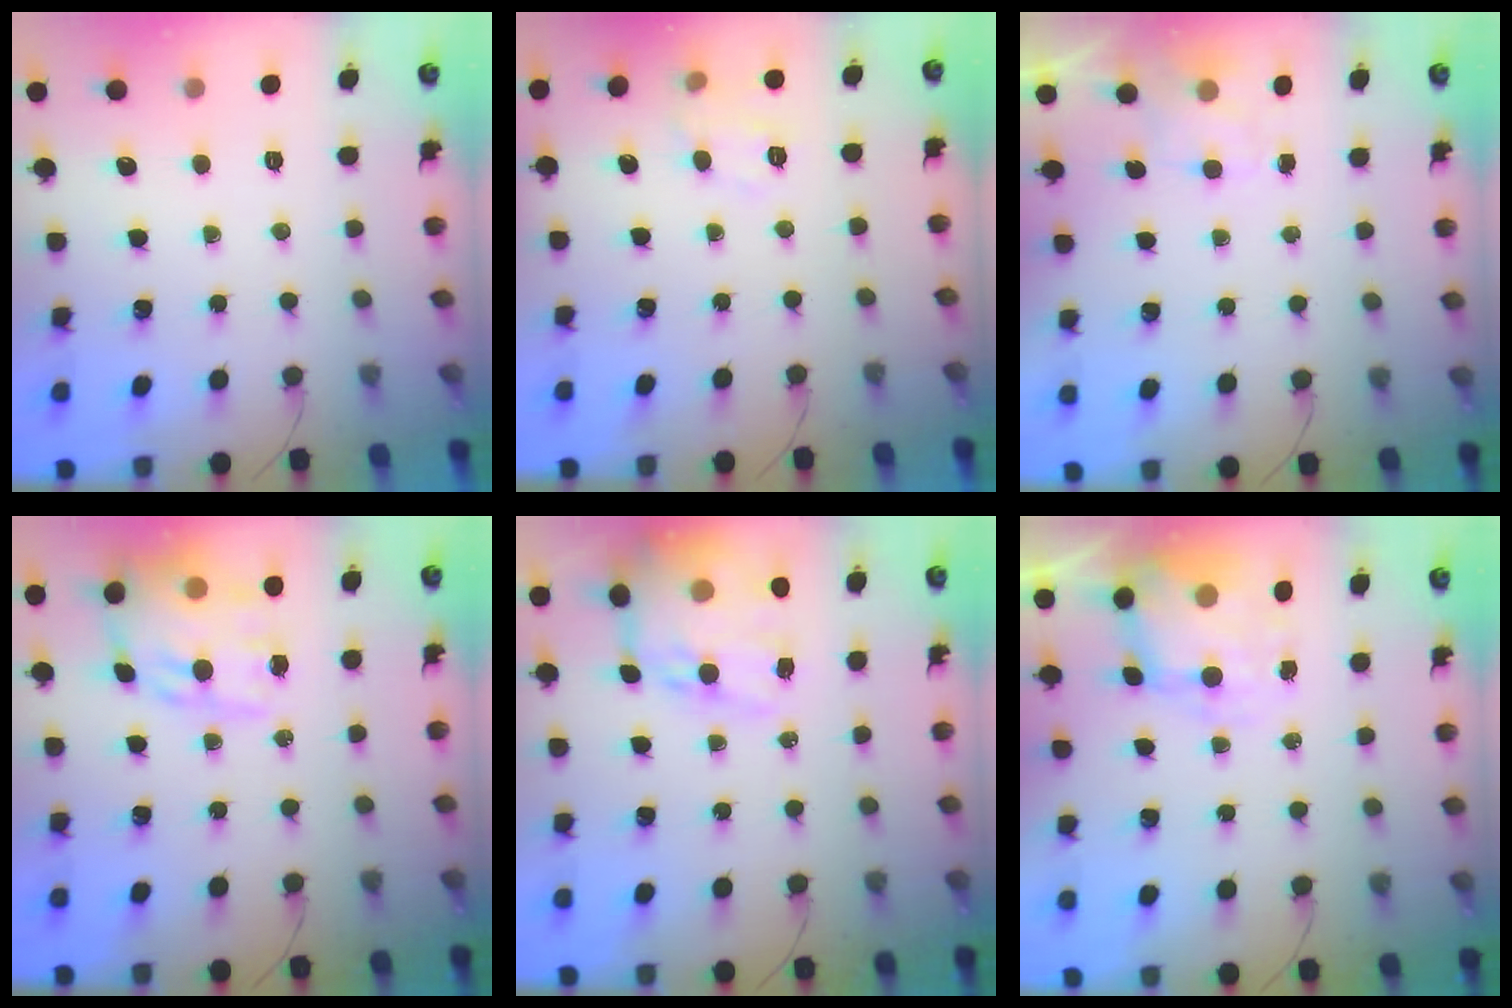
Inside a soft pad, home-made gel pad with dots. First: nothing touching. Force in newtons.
{"total": 6.0, "press": 5.9, "slide": 1.0}
{"total": 1.4, "press": 0.7, "slide": 1.2}
{"total": 16.6, "press": 16.1, "slide": 4.2}
{"total": 15.9, "press": 15.5, "slide": 3.5}
{"total": 6.0, "press": 5.9, "slide": 0.8}